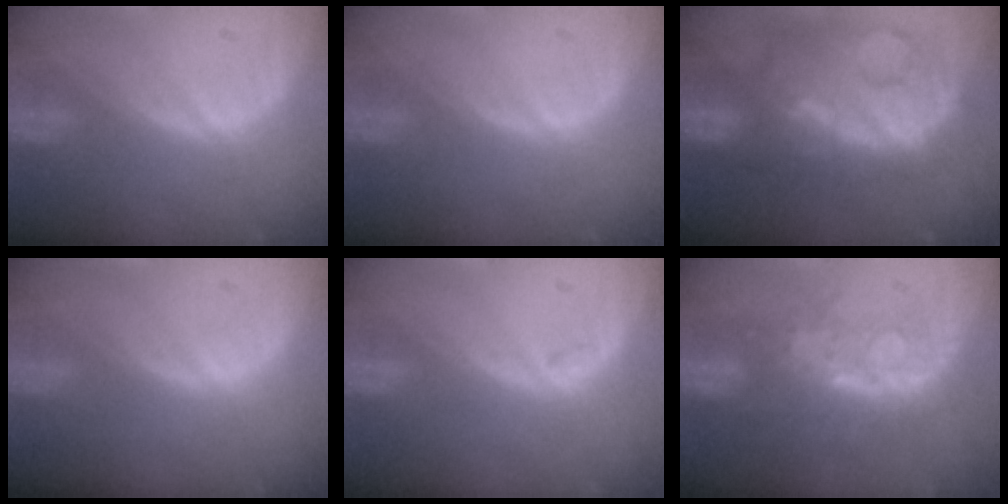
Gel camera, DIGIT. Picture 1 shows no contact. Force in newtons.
{"total": 0.0}
{"total": 12.1, "press": 12.0, "slide": 1.2}
{"total": 0.0}
{"total": 0.6, "press": 0.6, "slide": 0.2}
{"total": 8.5, "press": 7.0, "slide": 4.7}